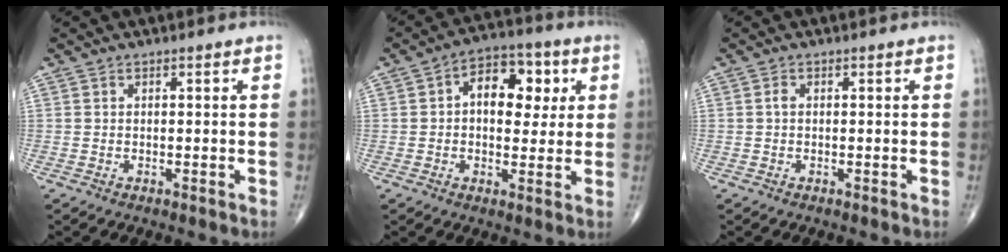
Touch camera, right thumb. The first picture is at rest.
{"total": 11.0, "force": [2.2, 7.0, 8.2], "torque": [-0.080, 0.012, 0.025]}
{"total": 0.7, "force": [0.0, 0.5, 0.6], "torque": [-0.010, 0.001, -0.004]}